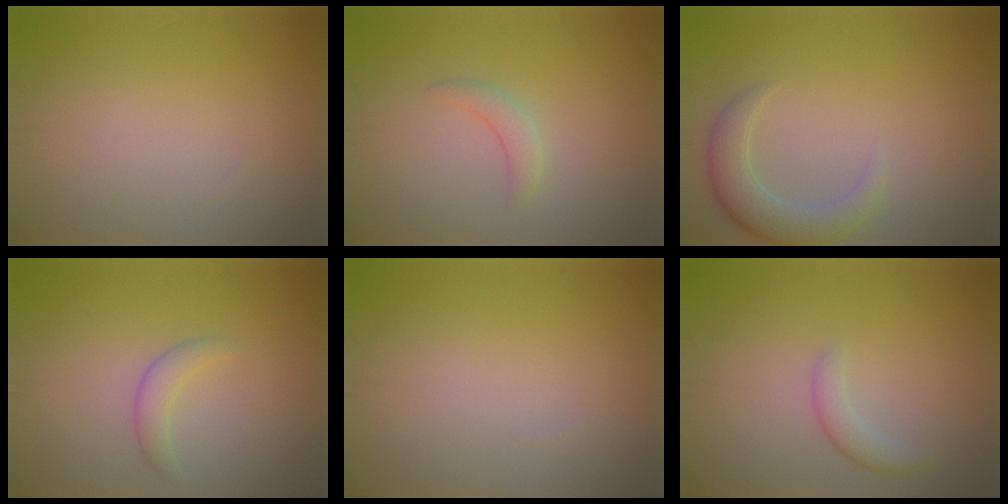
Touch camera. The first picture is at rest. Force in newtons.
{"total": 1.6, "press": 1.6, "slide": 0.2}
{"total": 3.7, "press": 3.7, "slide": 0.2}
{"total": 1.6, "press": 1.6, "slide": 0.2}
{"total": 0.0}
{"total": 1.6, "press": 1.6, "slide": 0.0}